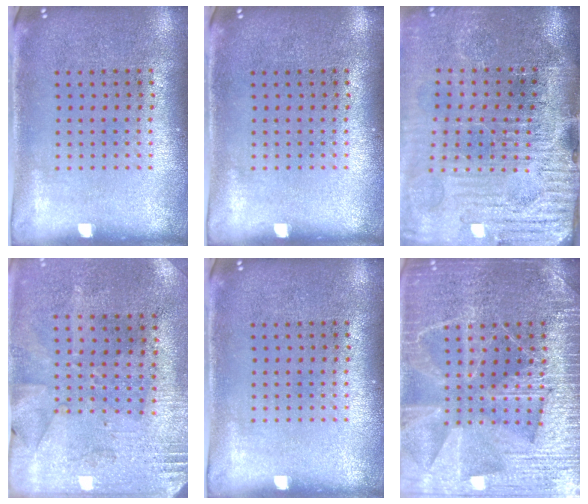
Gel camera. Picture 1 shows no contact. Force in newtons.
{"total": 0.0}
{"total": 4.7, "press": 4.0, "slide": 2.5}
{"total": 2.8, "press": 2.2, "slide": 1.7}
{"total": 0.0}
{"total": 6.6, "press": 6.5, "slide": 0.9}